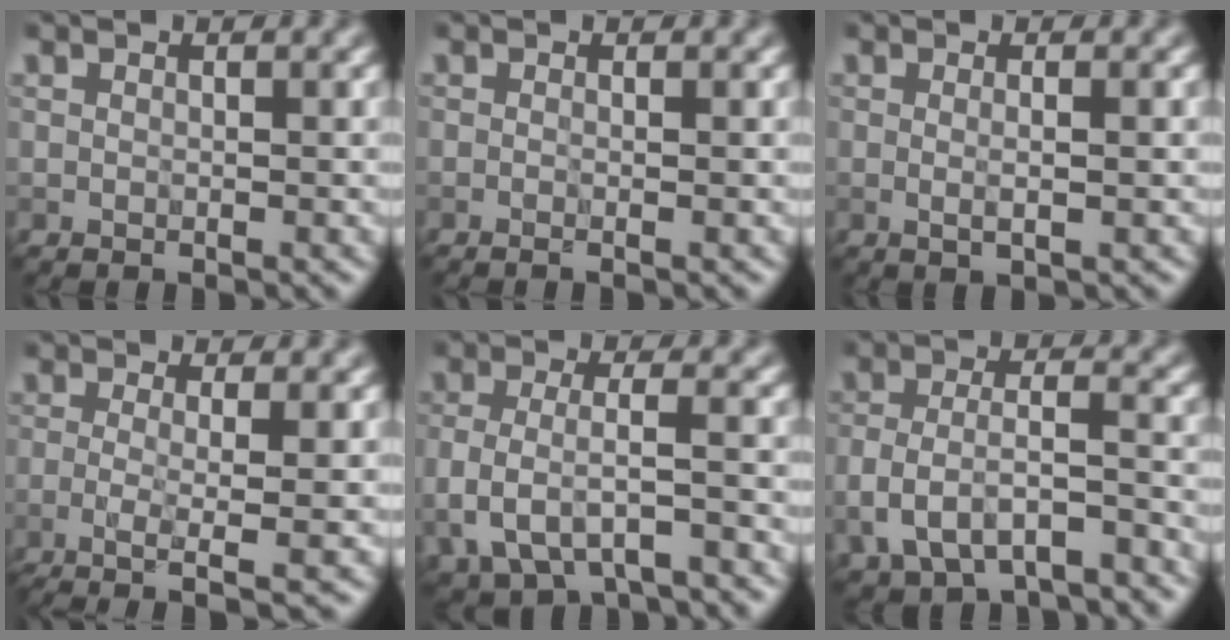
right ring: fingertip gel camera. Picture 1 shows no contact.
{"total": 1.9, "force": [0.0, 1.0, 1.6], "torque": [-0.005, -0.005, -0.021]}
{"total": 1.8, "force": [0.0, 0.4, 1.8], "torque": [-0.027, 0.000, -0.002]}
{"total": 4.5, "force": [-1.1, 1.1, 4.3], "torque": [-0.071, -0.008, -0.029]}
{"total": 4.7, "force": [-1.7, 2.2, 3.9], "torque": [-0.085, -0.013, -0.030]}
{"total": 6.5, "force": [-3.5, 3.1, 4.6], "torque": [-0.090, -0.007, -0.065]}